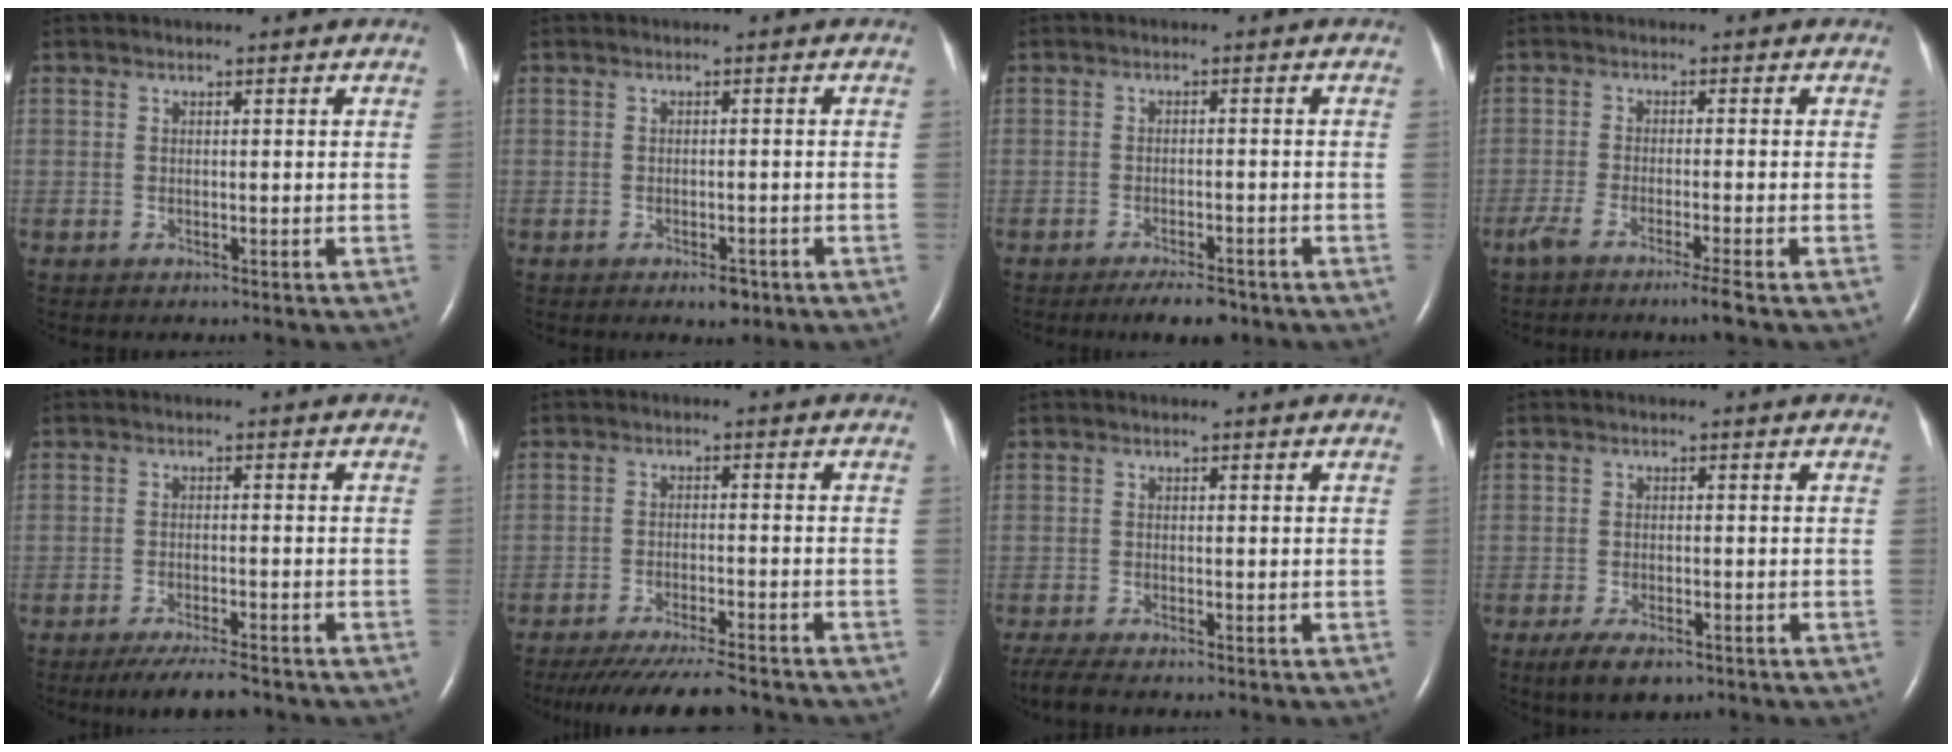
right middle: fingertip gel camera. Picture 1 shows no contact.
{"total": 2.3, "force": [-1.5, 1.0, 1.5], "torque": [-0.022, 0.000, -0.017]}
{"total": 4.3, "force": [-3.4, 1.1, 2.4], "torque": [-0.037, -0.003, -0.051]}
{"total": 4.6, "force": [-3.2, -0.5, 3.2], "torque": [-0.062, -0.011, -0.062]}
{"total": 6.1, "force": [-5.2, 0.7, 3.2], "torque": [-0.051, -0.013, -0.085]}
{"total": 13.1, "force": [-11.9, 1.0, 5.4], "torque": [-0.091, -0.031, -0.172]}
{"total": 4.5, "force": [-3.7, 0.6, 2.4], "torque": [-0.050, -0.014, -0.062]}
{"total": 5.2, "force": [-3.5, 1.9, 3.3], "torque": [-0.061, -0.008, -0.054]}